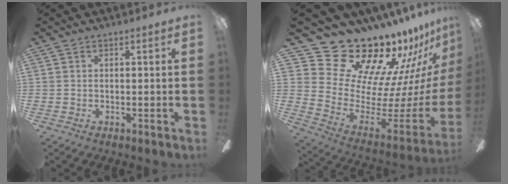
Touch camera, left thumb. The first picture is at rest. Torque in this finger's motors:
{"motor_torque": [2.90, 1.87, 1.32, -1.45, 0.16]}